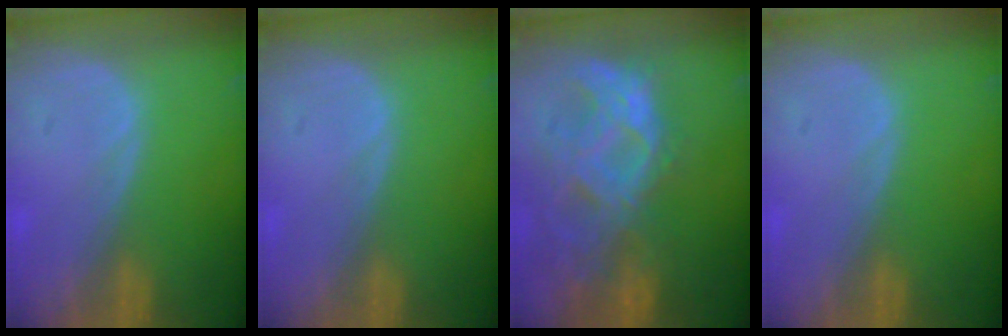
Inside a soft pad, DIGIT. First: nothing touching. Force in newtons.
{"total": 0.0}
{"total": 10.9, "press": 9.3, "slide": 5.7}
{"total": 0.0}